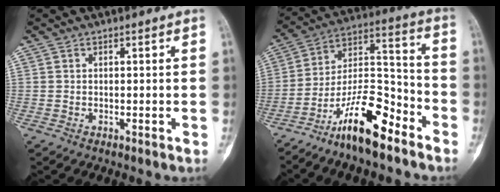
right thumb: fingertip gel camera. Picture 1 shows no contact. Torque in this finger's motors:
{"motor_torque": [0.32, 0.26, 1.13, -0.95, 0.05]}